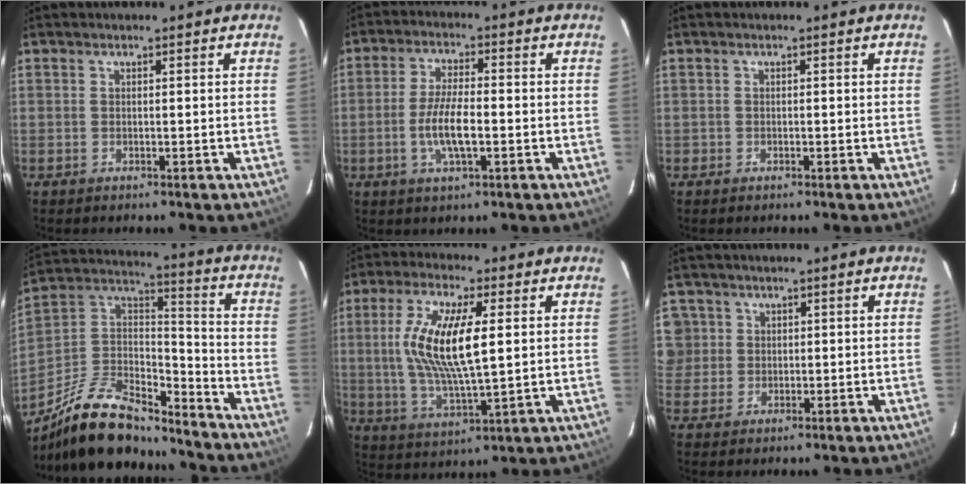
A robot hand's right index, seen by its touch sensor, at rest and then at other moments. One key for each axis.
{"total": 7.4, "fx": -1.8, "fy": 2.0, "fz": 6.8, "tx": -0.137, "ty": -0.002, "tz": -0.035}
{"total": 0.9, "fx": -0.5, "fy": 0.8, "fz": -0.1, "tx": -0.001, "ty": 0.003, "tz": -0.008}
{"total": 20.4, "fx": -16.0, "fy": 7.3, "fz": 10.4, "tx": -0.224, "ty": 0.010, "tz": -0.277}
{"total": 14.7, "fx": 2.2, "fy": 4.4, "fz": 13.9, "tx": -0.268, "ty": 0.001, "tz": 0.044}
{"total": 6.2, "fx": 1.6, "fy": 6.0, "fz": 0.9, "tx": -0.010, "ty": 0.025, "tz": 0.032}